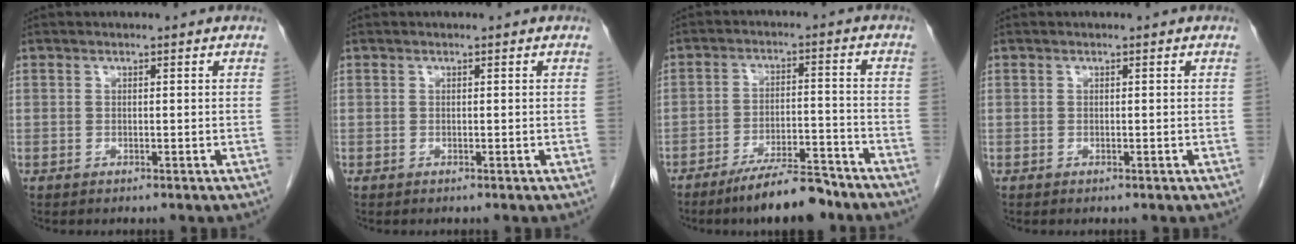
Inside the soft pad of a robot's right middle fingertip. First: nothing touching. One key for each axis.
{"total": 0.0}
{"total": 9.4, "fx": -7.8, "fy": 1.4, "fz": 5.2, "tx": -0.080, "ty": -0.008, "tz": -0.131}
{"total": 0.0}